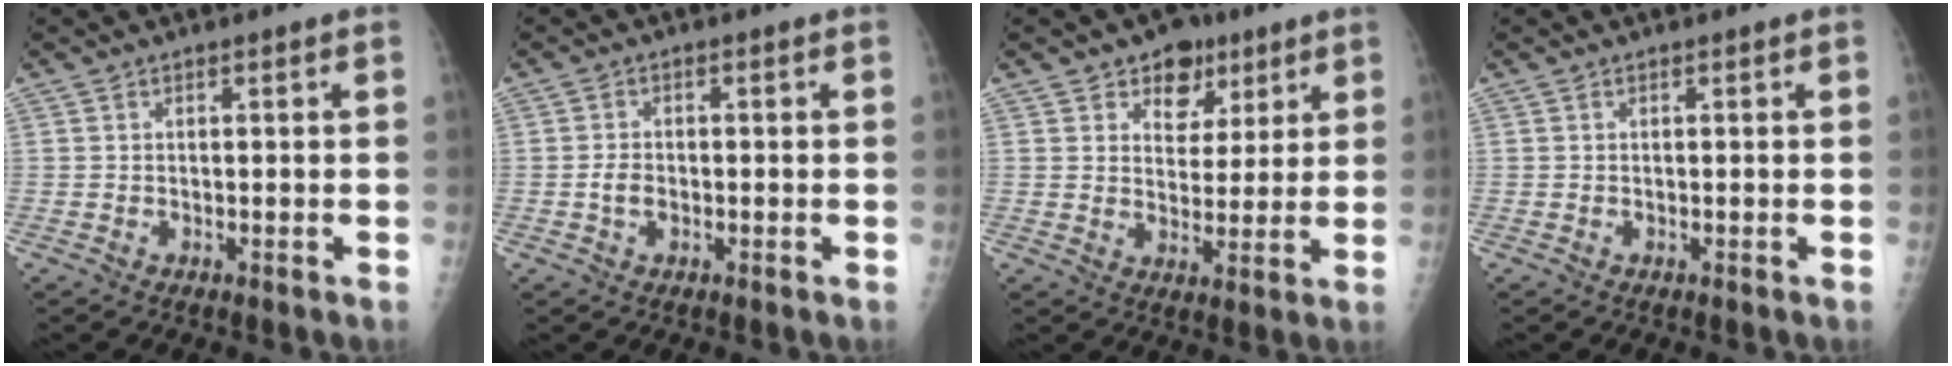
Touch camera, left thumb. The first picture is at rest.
{"total": 2.6, "force": [-0.6, 1.8, 1.8], "torque": [-0.028, 0.005, -0.013]}
{"total": 7.9, "force": [4.6, 5.7, 2.8], "torque": [-0.005, -0.017, 0.069]}
{"total": 0.0}